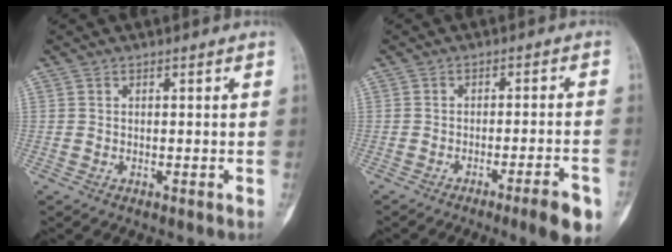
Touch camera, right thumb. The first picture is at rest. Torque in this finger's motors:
{"motor_torque": [0.07, 0.09, -0.09, 0.08, 0.05]}